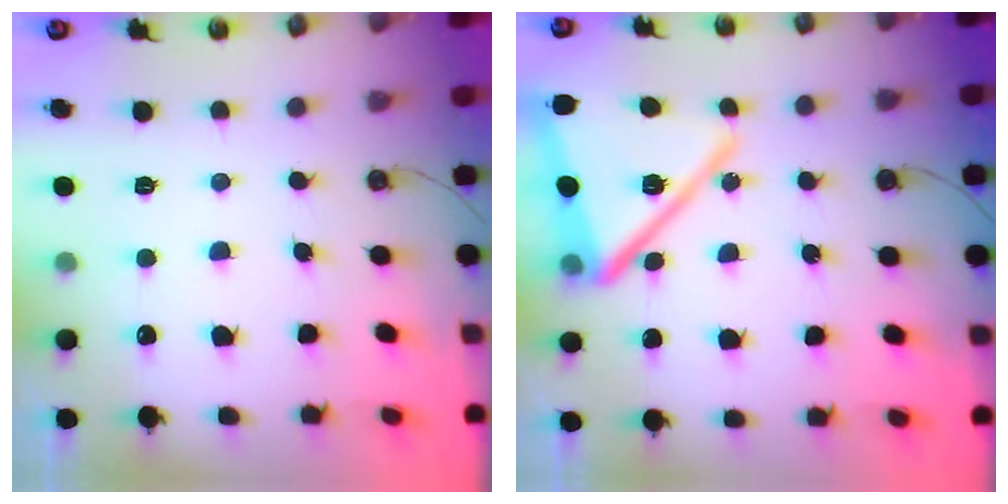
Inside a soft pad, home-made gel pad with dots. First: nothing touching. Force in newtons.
{"total": 20.3, "press": 20.3, "slide": 1.3}